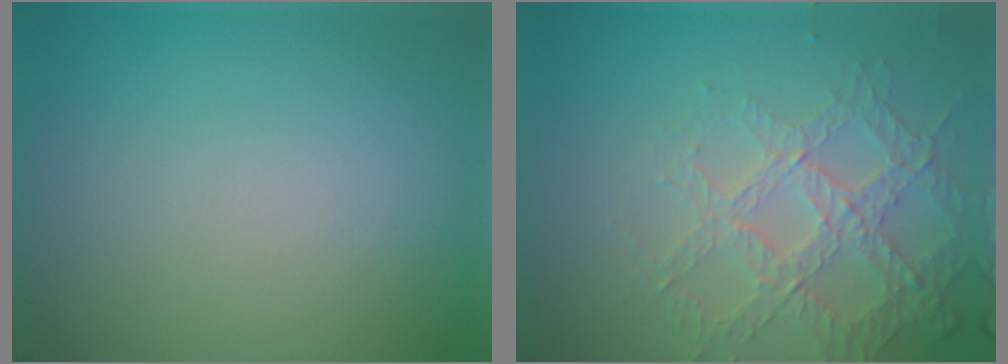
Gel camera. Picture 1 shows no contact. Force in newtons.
{"total": 3.4, "press": 3.2, "slide": 1.2}